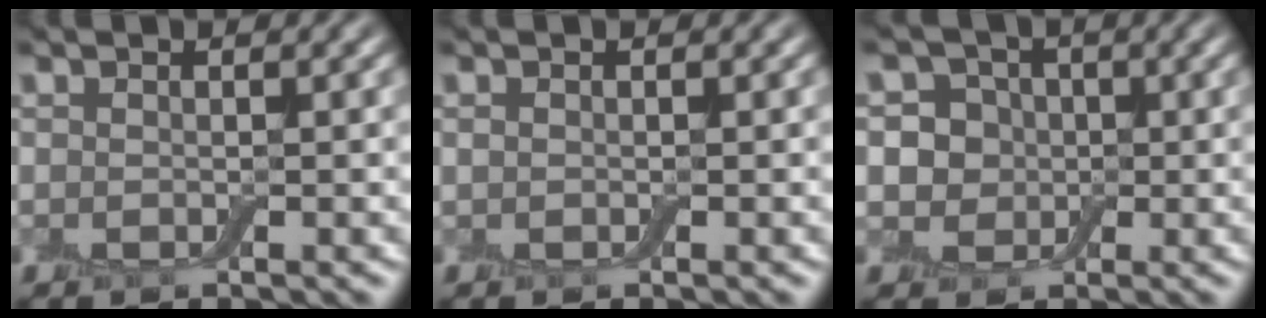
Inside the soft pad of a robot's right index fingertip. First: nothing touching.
{"total": 0.0}
{"total": 4.3, "force": [0.6, 3.9, 1.7], "torque": [-0.014, 0.015, -0.012]}